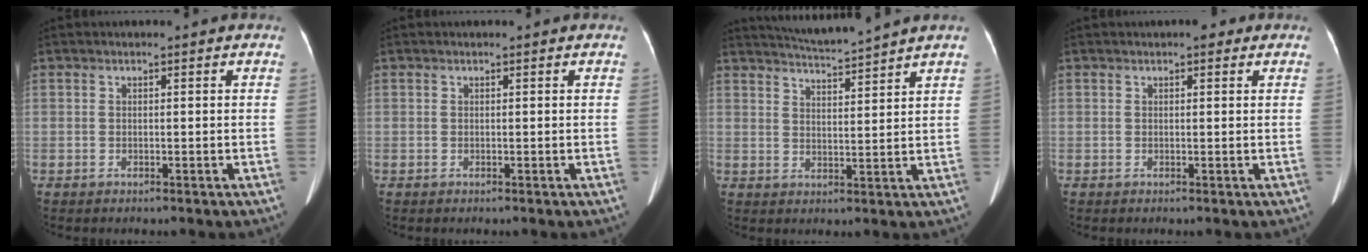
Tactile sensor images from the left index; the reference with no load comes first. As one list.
[{"total": 0.0}, {"total": 6.9, "force": [6.5, -1.6, 1.8], "torque": [-0.040, -0.002, 0.111]}, {"total": 1.8, "force": [1.1, 0.9, 1.0], "torque": [-0.009, 0.009, 0.011]}]